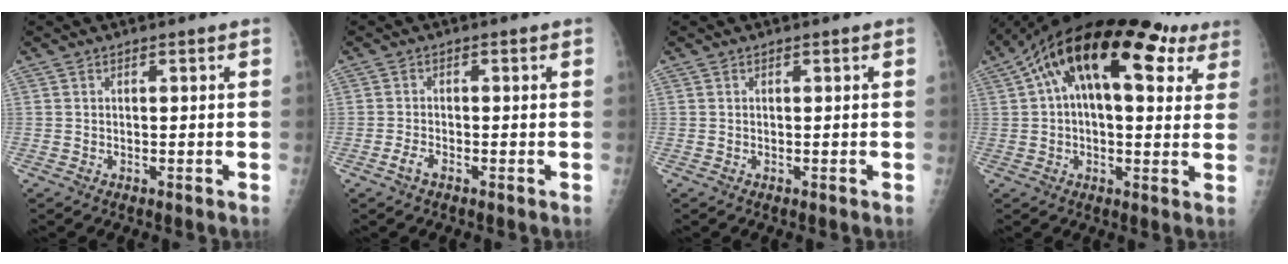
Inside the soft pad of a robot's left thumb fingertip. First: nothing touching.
{"total": 1.9, "force": [-1.2, 0.9, 1.2], "torque": [-0.029, 0.006, -0.025]}
{"total": 0.0}
{"total": 23.4, "force": [10.2, 11.4, 17.8], "torque": [-0.256, 0.040, 0.150]}